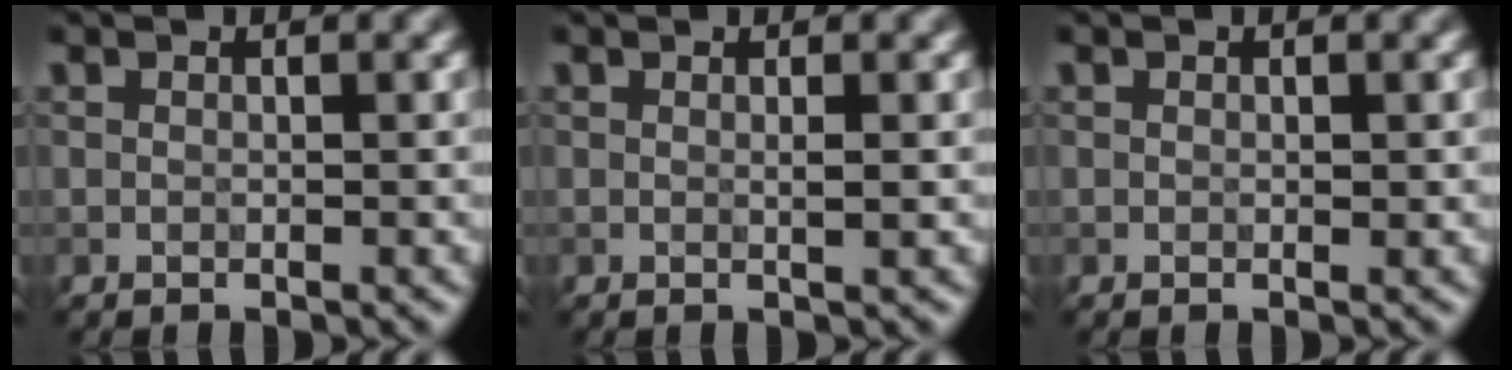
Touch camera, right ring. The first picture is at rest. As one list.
[{"total": 0.8, "force": [0.2, 0.2, 0.8], "torque": [-0.006, 0.002, -0.001]}, {"total": 0.0}]